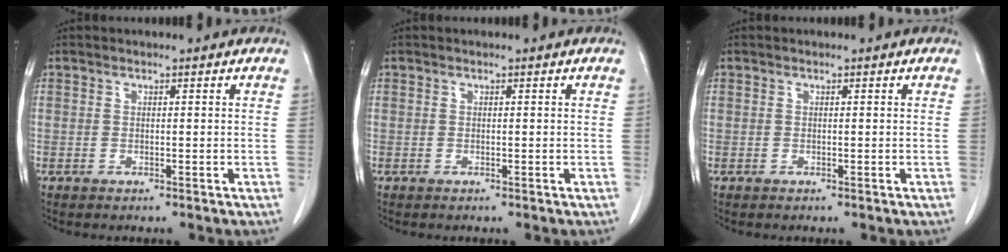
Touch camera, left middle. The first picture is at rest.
{"total": 0.0}
{"total": 0.0}